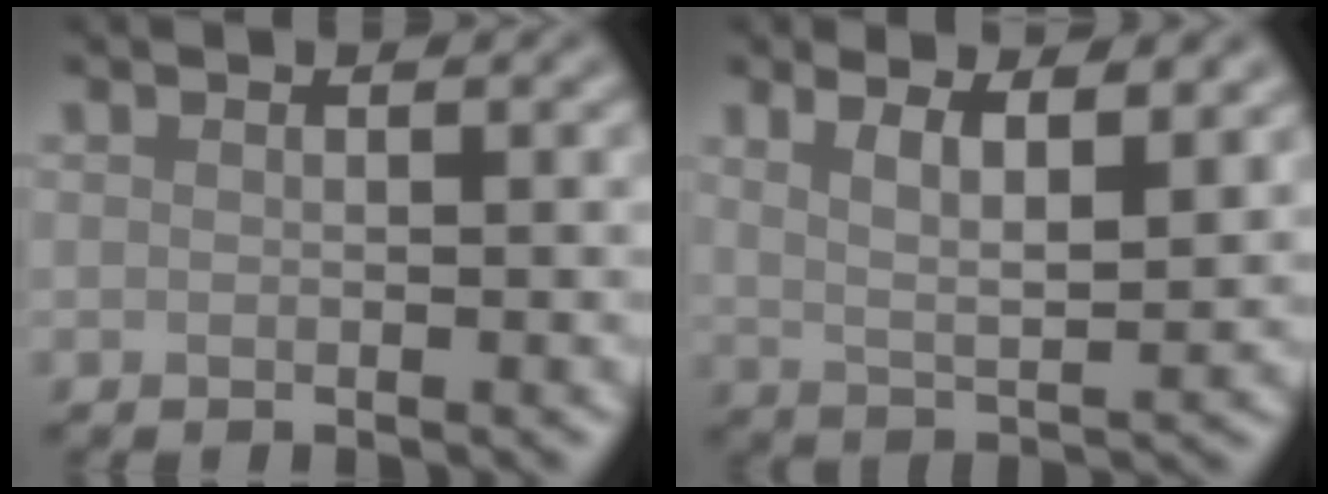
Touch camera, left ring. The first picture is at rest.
{"total": 5.1, "force": [3.0, 1.5, 3.8], "torque": [-0.065, 0.004, 0.045]}